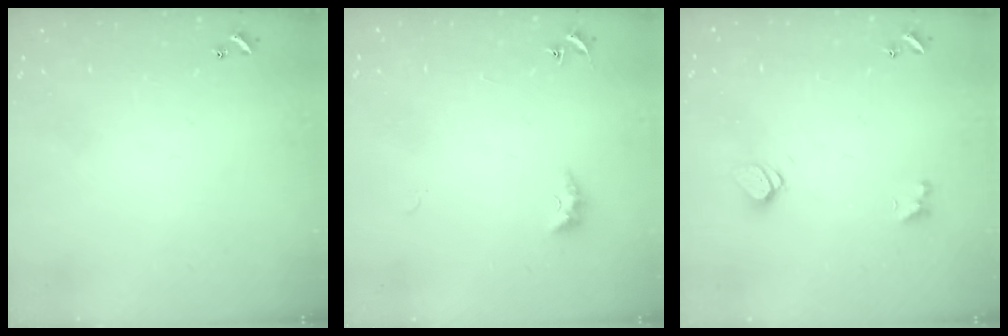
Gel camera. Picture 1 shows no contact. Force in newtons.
{"total": 2.0, "press": 1.9, "slide": 0.6}
{"total": 2.4, "press": 2.3, "slide": 0.3}